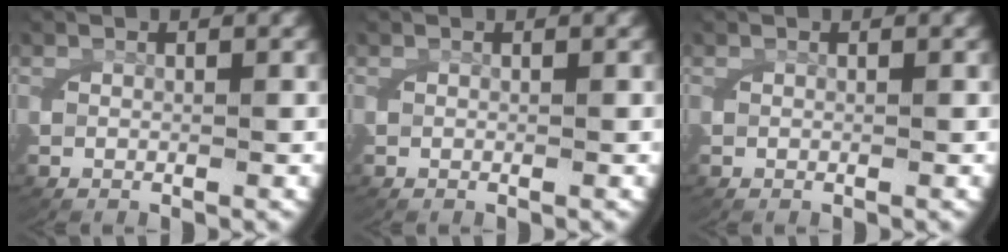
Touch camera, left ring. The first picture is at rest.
{"total": 0.0}
{"total": 0.0}